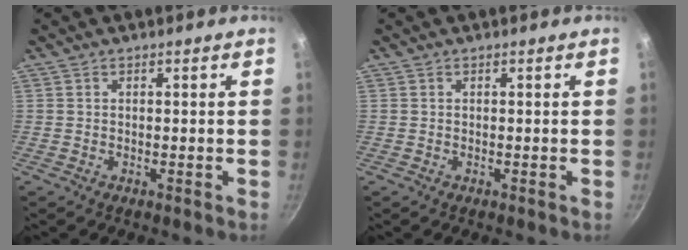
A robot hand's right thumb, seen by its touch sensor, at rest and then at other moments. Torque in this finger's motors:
{"motor_torque": [0.00, 0.00, -0.01, 0.00, 0.00]}